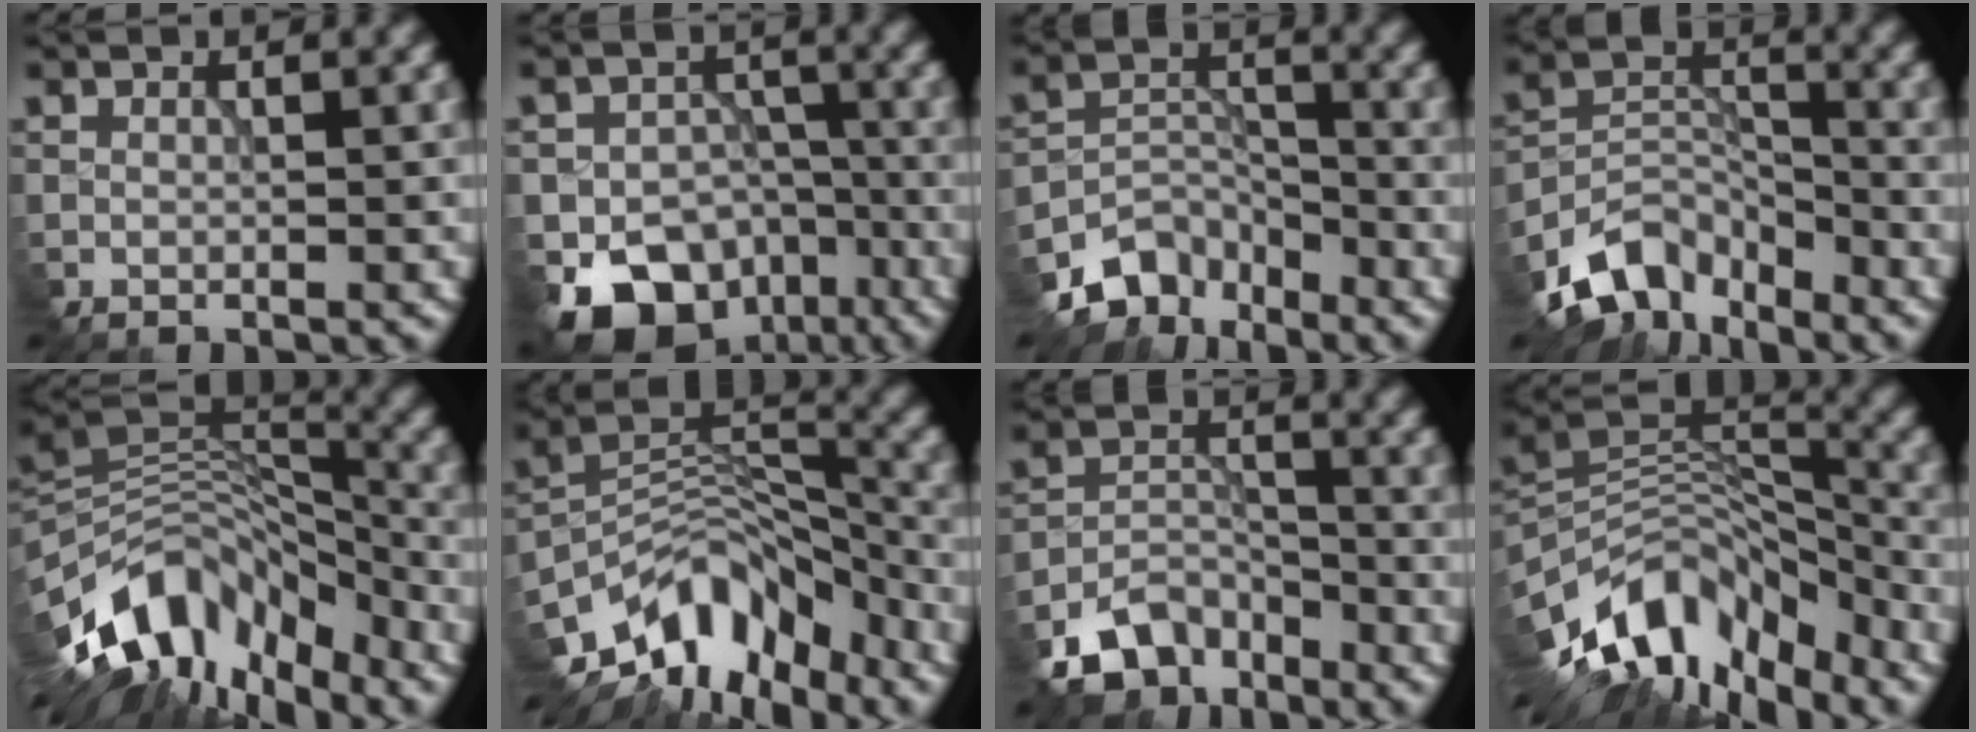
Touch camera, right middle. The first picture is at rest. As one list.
[{"total": 9.2, "force": [-5.6, 6.3, 3.8], "torque": [-0.048, -0.014, -0.086]}, {"total": 5.5, "force": [-4.6, 2.7, 1.2], "torque": [-0.015, -0.006, -0.088]}, {"total": 6.8, "force": [-5.3, 3.5, 2.4], "torque": [-0.039, -0.003, -0.110]}, {"total": 11.7, "force": [-7.2, 6.3, 6.8], "torque": [-0.119, 0.016, -0.134]}, {"total": 10.0, "force": [-7.4, 4.9, 4.6], "torque": [-0.063, 0.008, -0.147]}, {"total": 6.1, "force": [-4.8, 3.2, 1.8], "torque": [-0.030, -0.007, -0.092]}, {"total": 11.7, "force": [-8.4, 5.3, 6.3], "torque": [-0.109, 0.013, -0.157]}]